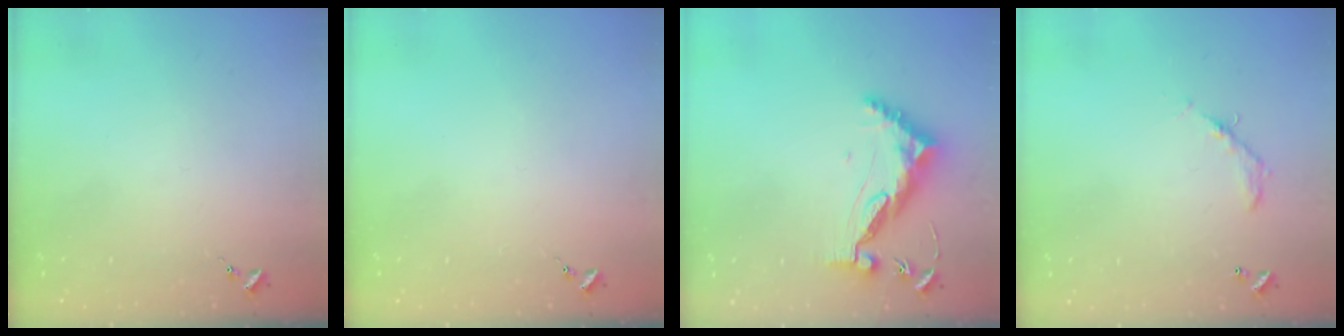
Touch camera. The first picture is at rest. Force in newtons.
{"total": 0.0}
{"total": 10.3, "press": 10.2, "slide": 1.0}
{"total": 6.2, "press": 6.2, "slide": 0.4}